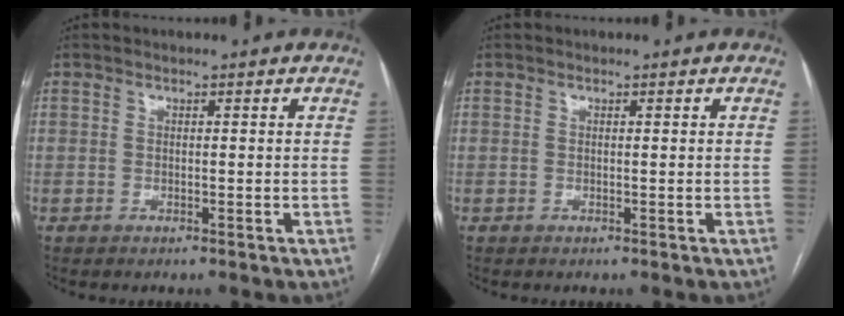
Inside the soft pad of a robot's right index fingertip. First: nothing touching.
{"total": 0.0}